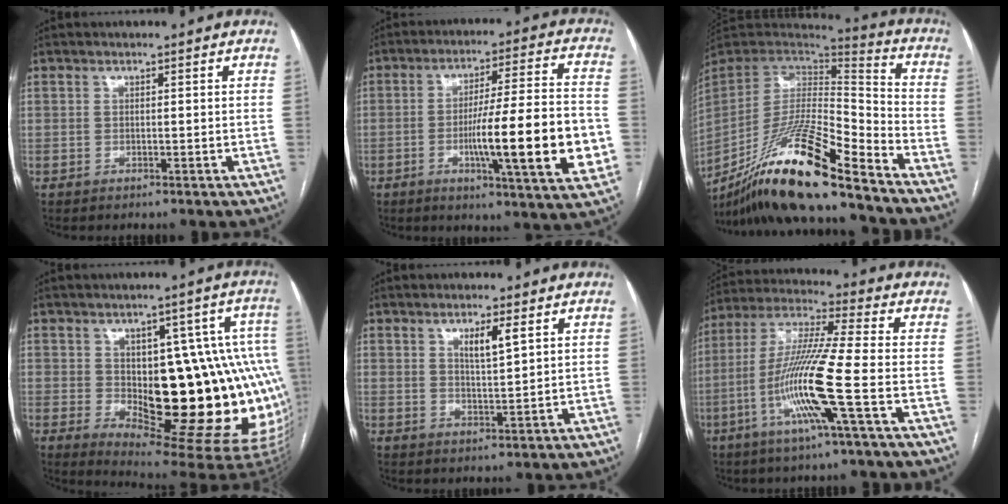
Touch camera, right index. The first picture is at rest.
{"total": 18.1, "force": [-3.8, 0.8, 17.7], "torque": [-0.242, -0.002, -0.055]}
{"total": 21.1, "force": [-16.1, 1.5, 13.6], "torque": [-0.269, -0.018, -0.298]}
{"total": 22.9, "force": [-1.8, 7.6, 21.5], "torque": [-0.208, 0.022, 0.000]}
{"total": 3.9, "force": [2.0, 0.5, 3.3], "torque": [-0.059, -0.004, 0.036]}
{"total": 14.2, "force": [-4.6, -0.9, 13.4], "torque": [-0.273, -0.010, -0.097]}